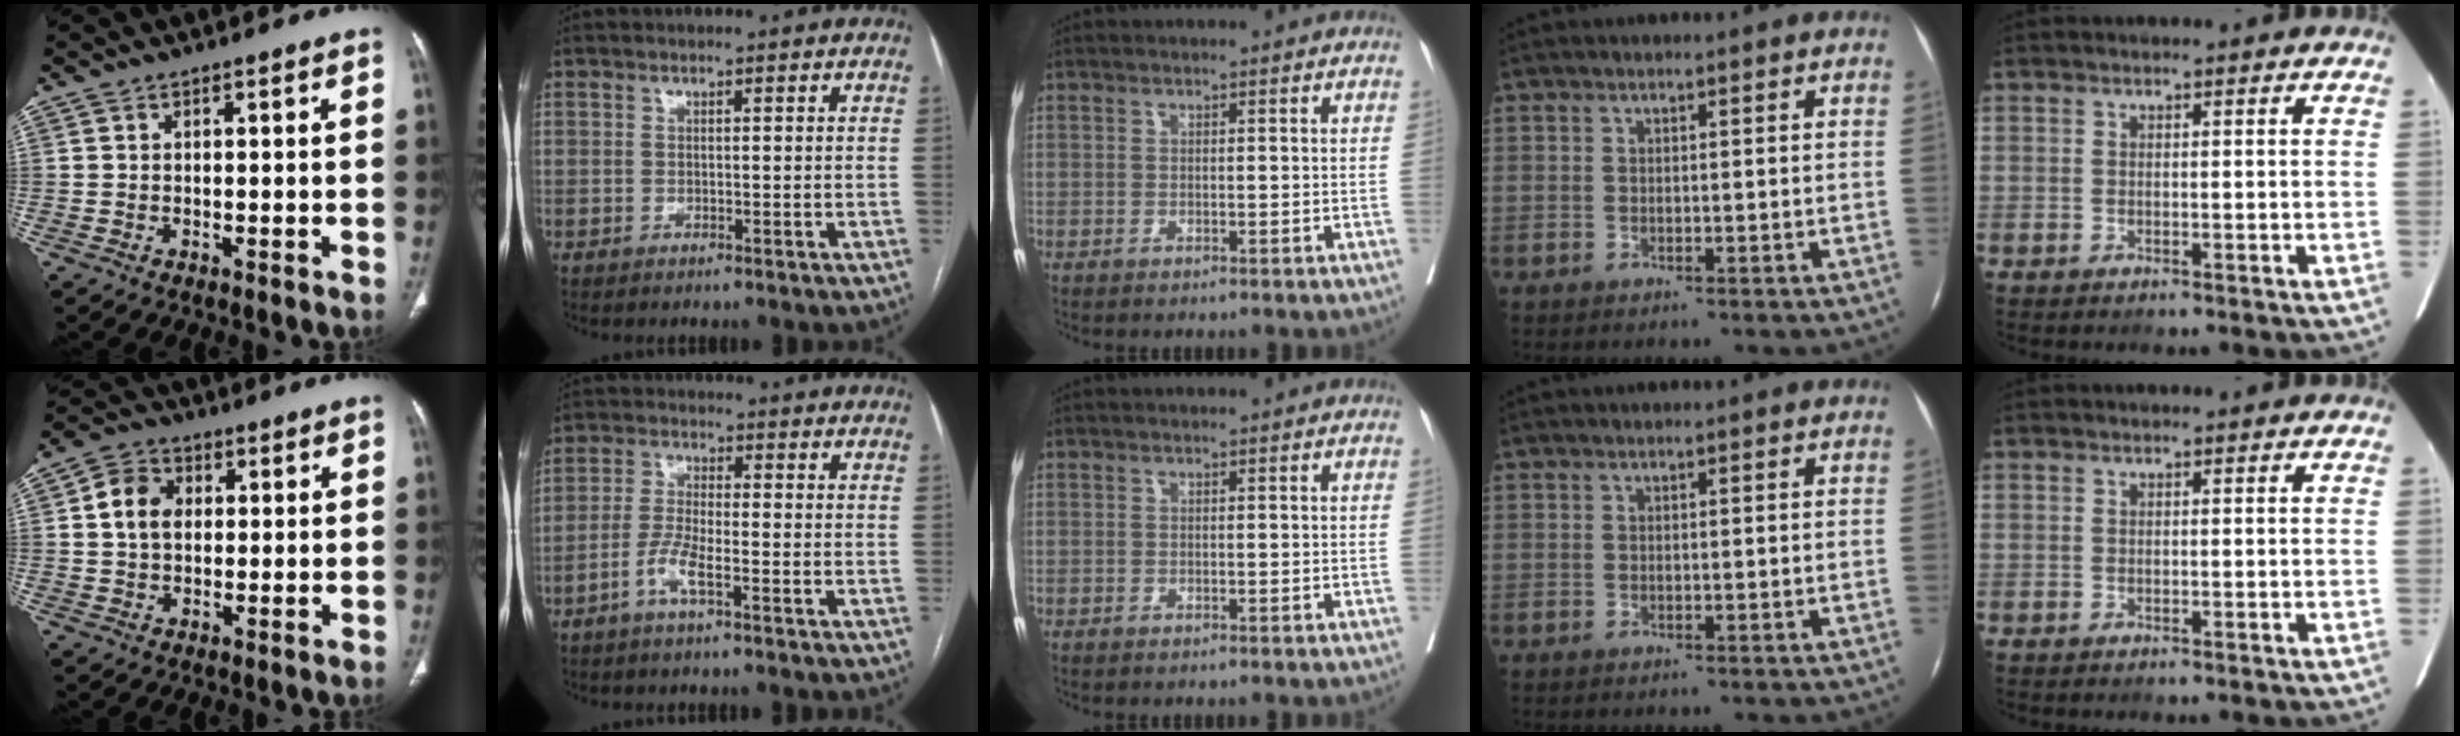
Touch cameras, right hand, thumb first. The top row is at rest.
{"thumb": {"total": 7.4, "force": [1.1, 5.7, 4.6], "torque": [-0.070, 0.010, 0.013]}, "index": {"total": 4.7, "force": [-2.6, 0.6, 3.9], "torque": [-0.086, 0.001, -0.054]}}